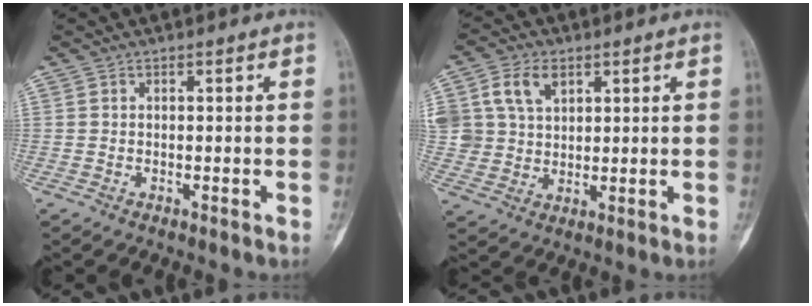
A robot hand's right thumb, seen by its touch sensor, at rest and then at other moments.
{"total": 10.9, "force": [4.4, 8.0, 6.0], "torque": [-0.112, -0.002, 0.092]}